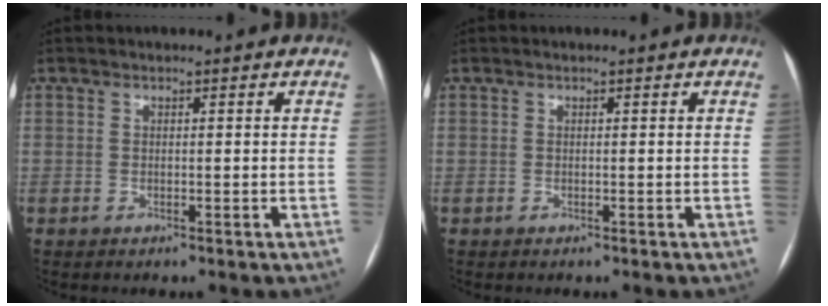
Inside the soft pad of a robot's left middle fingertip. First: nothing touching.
{"total": 0.0}